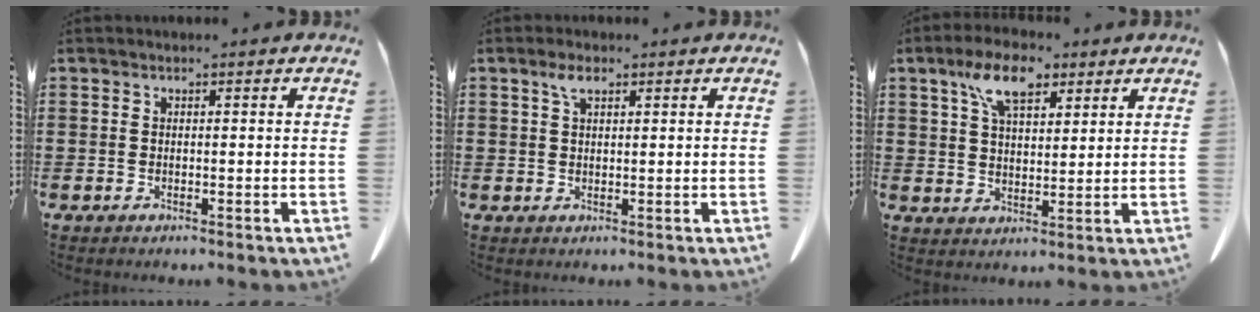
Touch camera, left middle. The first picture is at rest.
{"total": 2.6, "force": [1.5, 1.1, 1.9], "torque": [-0.043, 0.004, 0.027]}
{"total": 8.5, "force": [5.1, 3.9, 5.6], "torque": [-0.119, 0.005, 0.092]}